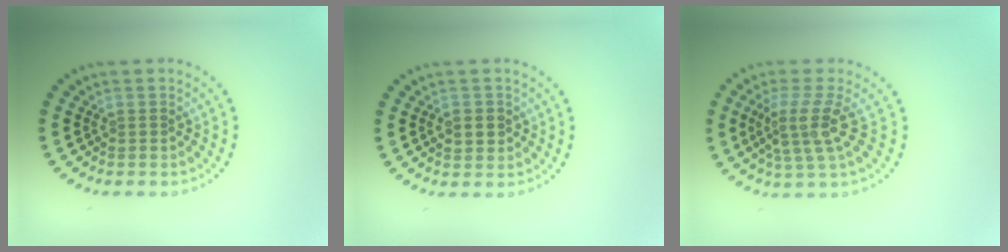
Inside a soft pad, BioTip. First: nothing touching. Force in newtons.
{"total": 1.8, "press": 1.8, "slide": 0.3}
{"total": 3.8, "press": 2.7, "slide": 2.6}